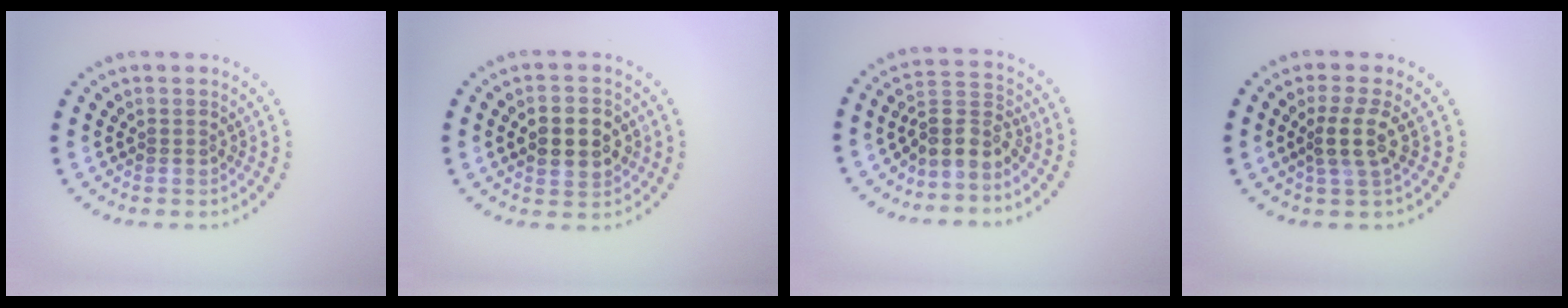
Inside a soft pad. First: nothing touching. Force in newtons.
{"total": 4.6, "press": 4.6, "slide": 0.2}
{"total": 3.1, "press": 2.6, "slide": 1.8}
{"total": 2.5, "press": 2.1, "slide": 1.5}